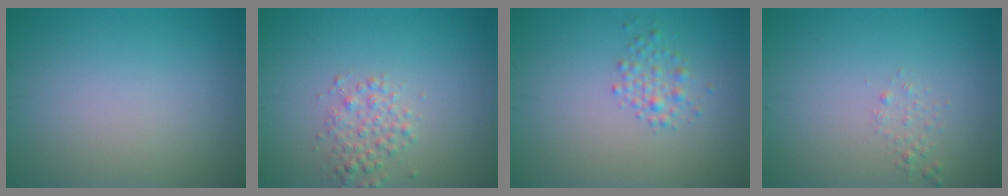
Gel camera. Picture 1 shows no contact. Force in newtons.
{"total": 2.1, "press": 2.1, "slide": 0.0}
{"total": 1.7, "press": 1.7, "slide": 0.0}
{"total": 0.8, "press": 0.8, "slide": 0.1}